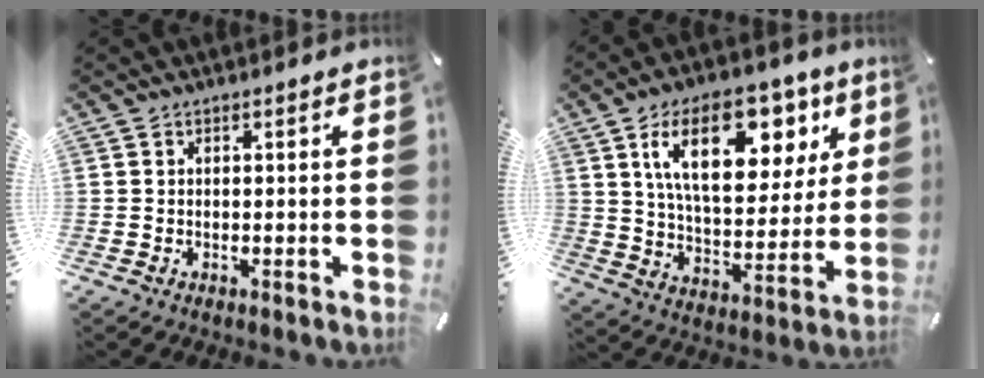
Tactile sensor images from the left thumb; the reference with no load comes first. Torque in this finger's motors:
{"motor_torque": [0.97, 0.98, 1.44, -1.33, 0.40]}